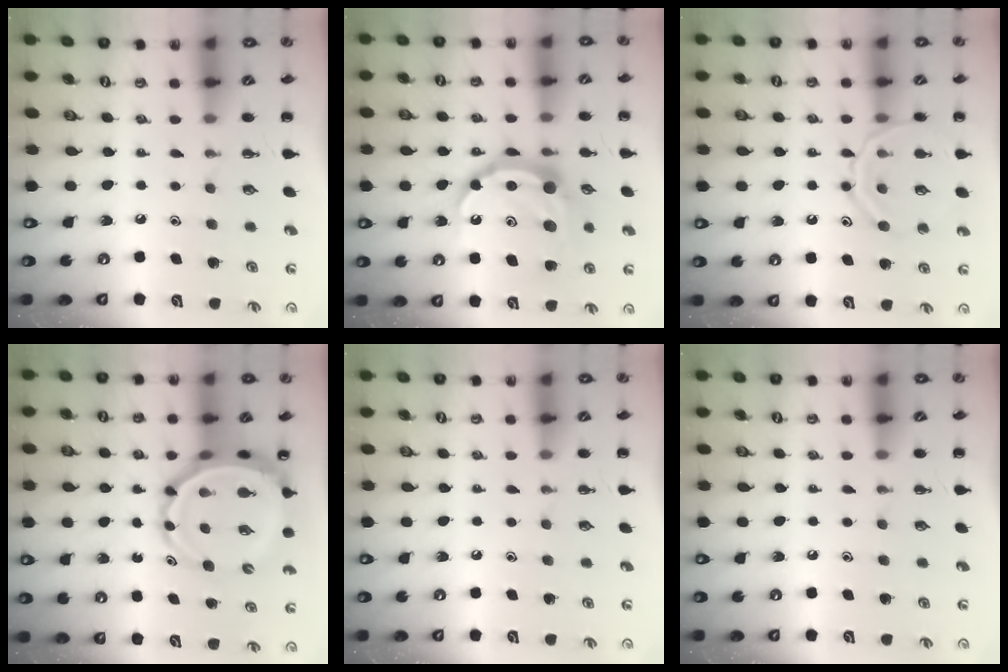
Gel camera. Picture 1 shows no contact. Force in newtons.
{"total": 14.6, "press": 14.6, "slide": 1.0}
{"total": 13.1, "press": 13.0, "slide": 1.4}
{"total": 8.0, "press": 7.6, "slide": 2.7}
{"total": 0.0}
{"total": 0.0}